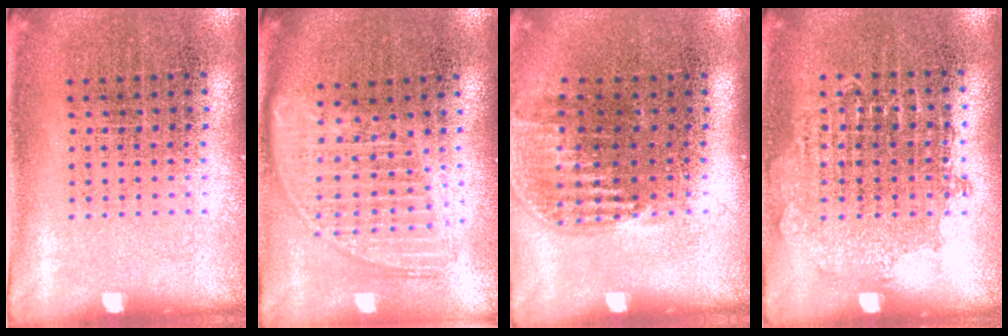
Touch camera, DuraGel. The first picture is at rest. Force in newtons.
{"total": 1.8, "press": 1.5, "slide": 0.9}
{"total": 1.1, "press": 0.9, "slide": 0.6}
{"total": 0.8, "press": 0.8, "slide": 0.1}